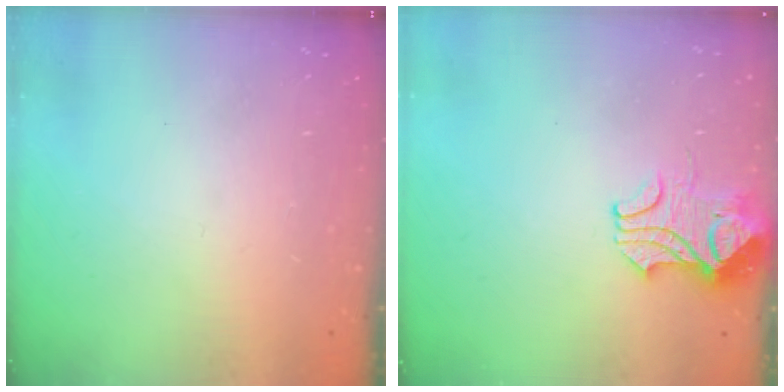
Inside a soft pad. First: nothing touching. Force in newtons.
{"total": 2.3, "press": 2.1, "slide": 0.8}